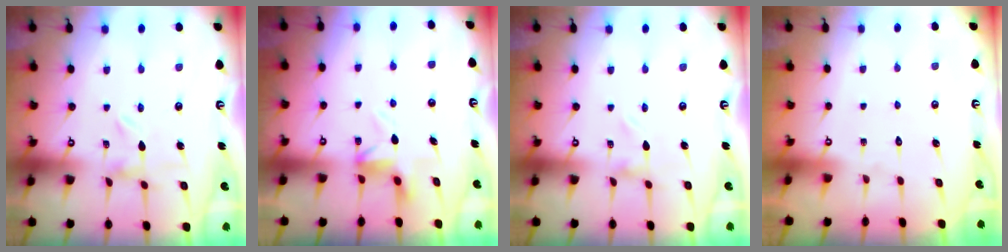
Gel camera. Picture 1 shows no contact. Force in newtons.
{"total": 5.6, "press": 5.6, "slide": 0.2}
{"total": 0.0}
{"total": 1.6, "press": 1.6, "slide": 0.1}